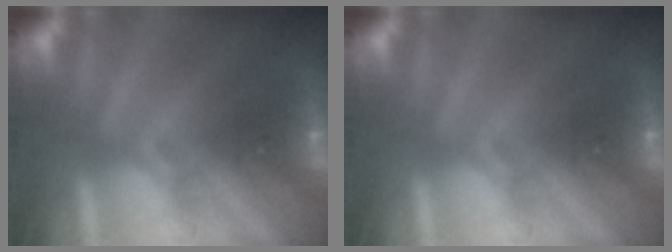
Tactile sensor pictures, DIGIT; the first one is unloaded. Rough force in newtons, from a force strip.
{"total": 0.0}